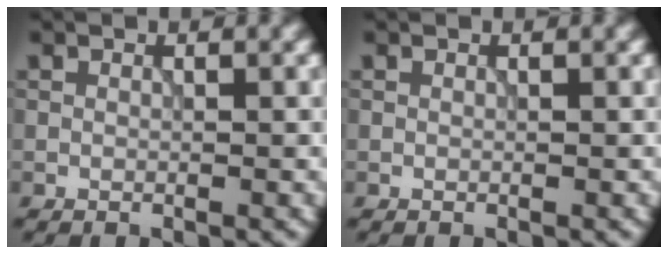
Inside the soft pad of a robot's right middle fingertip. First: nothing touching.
{"total": 0.0}